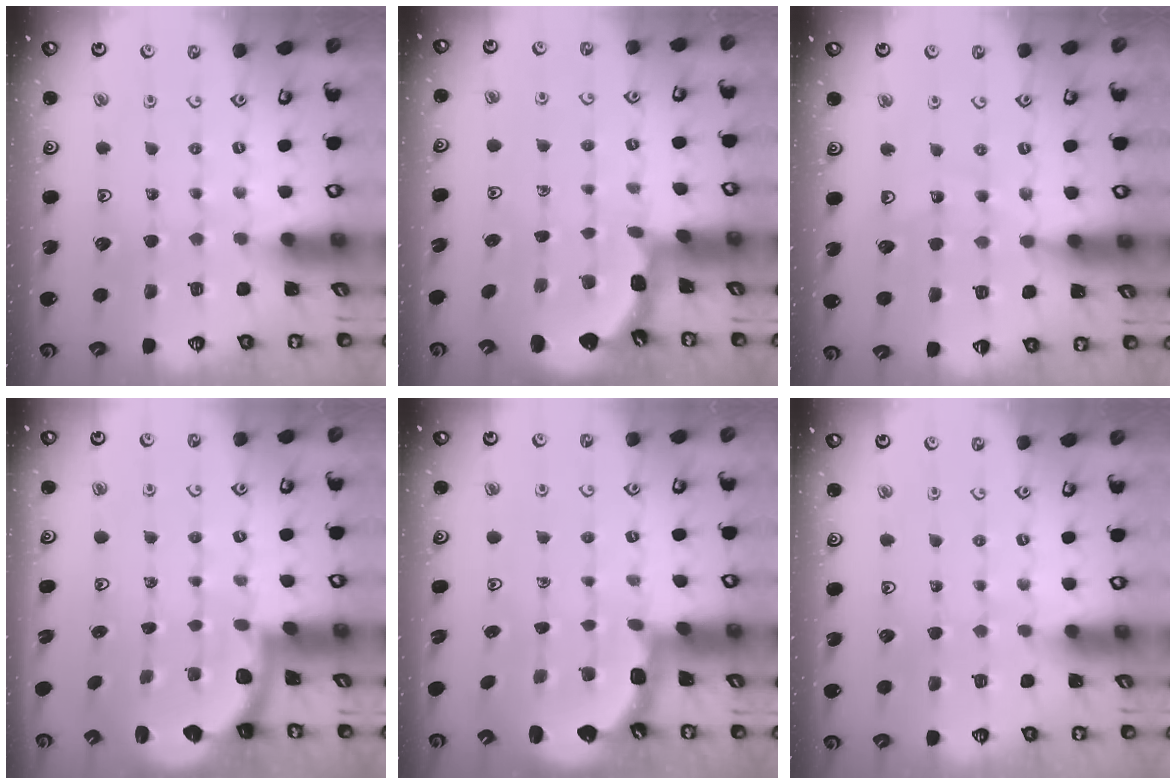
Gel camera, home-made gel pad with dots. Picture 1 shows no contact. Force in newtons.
{"total": 2.0, "press": 2.0, "slide": 0.2}
{"total": 10.7, "press": 10.3, "slide": 3.0}
{"total": 2.3, "press": 1.9, "slide": 1.3}
{"total": 2.5, "press": 2.1, "slide": 1.3}
{"total": 0.0}